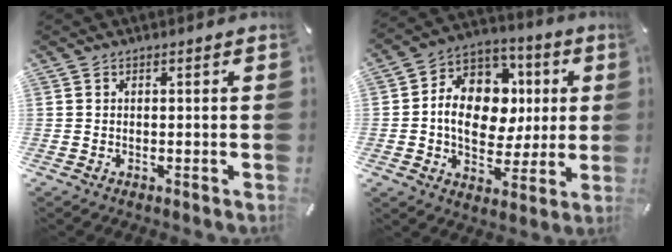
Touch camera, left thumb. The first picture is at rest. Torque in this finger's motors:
{"motor_torque": [1.42, 2.13, 0.44, -0.07, 0.19]}